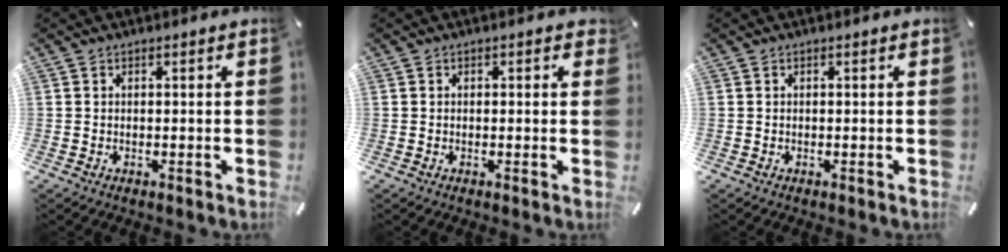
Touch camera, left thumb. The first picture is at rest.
{"total": 0.7, "force": [0.1, 0.6, 0.4], "torque": [0.008, -0.001, -0.003]}
{"total": 0.0}